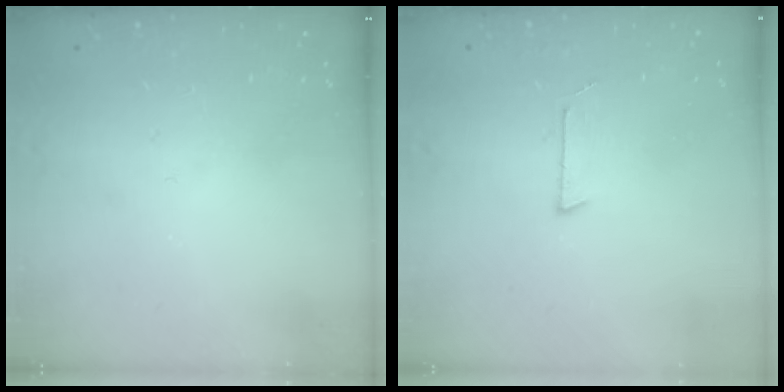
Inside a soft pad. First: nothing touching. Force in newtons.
{"total": 2.7, "press": 2.7, "slide": 0.2}